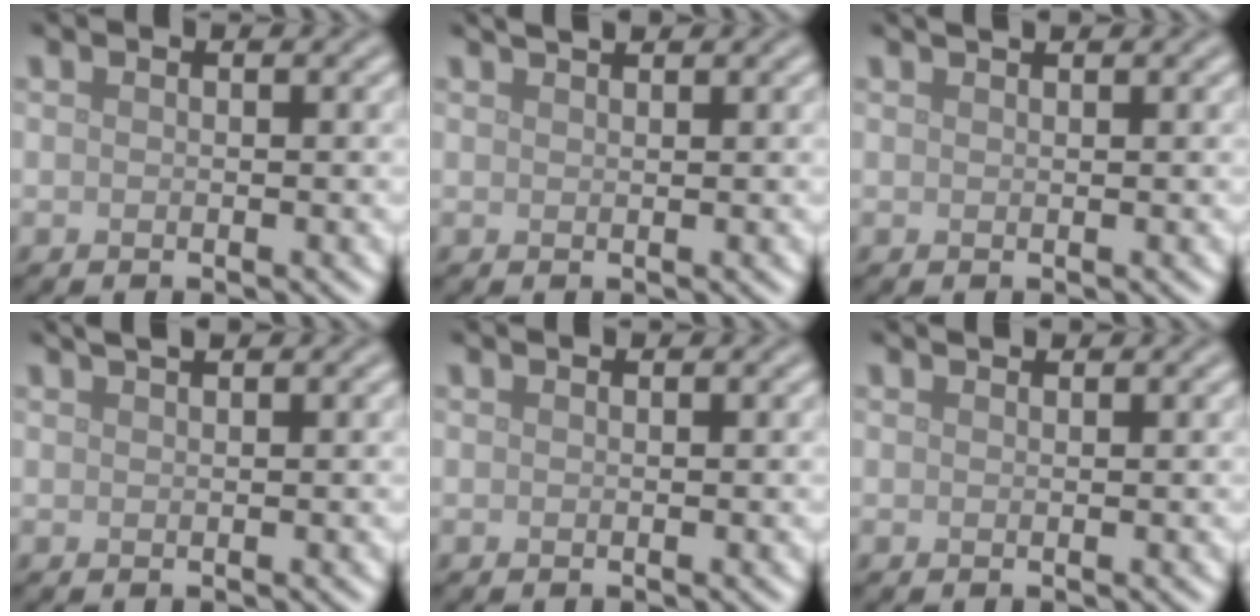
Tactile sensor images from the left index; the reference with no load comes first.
{"total": 1.2, "force": [1.0, 0.2, 0.5], "torque": [-0.006, 0.001, 0.016]}
{"total": 0.9, "force": [0.8, 0.2, 0.4], "torque": [-0.005, -0.002, 0.008]}
{"total": 1.3, "force": [1.0, 0.3, 0.8], "torque": [-0.006, 0.001, 0.012]}
{"total": 0.0}
{"total": 0.6, "force": [0.6, 0.1, 0.1], "torque": [-0.004, -0.002, 0.010]}